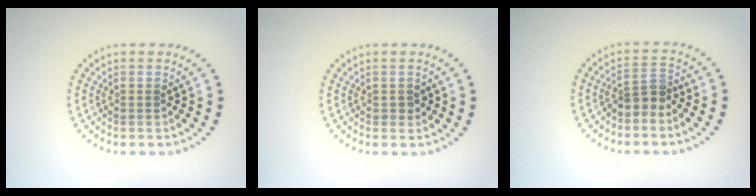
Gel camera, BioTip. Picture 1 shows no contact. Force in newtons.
{"total": 0.7, "press": 0.7, "slide": 0.0}
{"total": 2.2, "press": 1.7, "slide": 1.4}